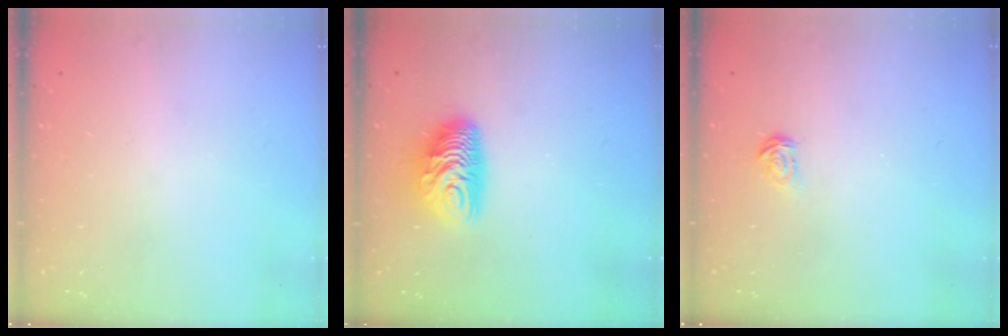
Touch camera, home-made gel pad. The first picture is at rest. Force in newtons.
{"total": 11.4, "press": 11.3, "slide": 0.9}
{"total": 1.6, "press": 1.6, "slide": 0.2}